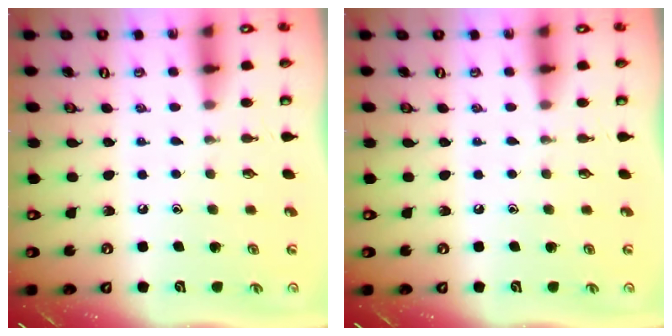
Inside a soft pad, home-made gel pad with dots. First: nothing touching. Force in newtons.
{"total": 0.0}